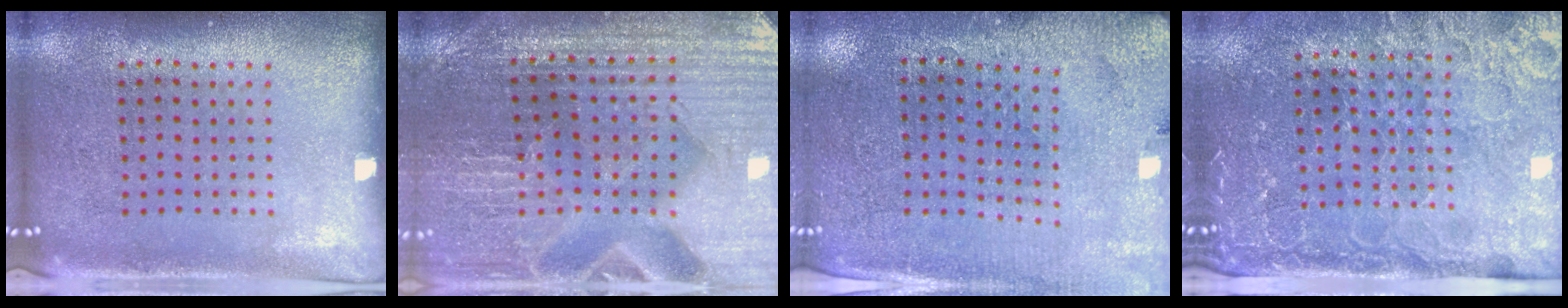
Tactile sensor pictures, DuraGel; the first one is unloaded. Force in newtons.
{"total": 3.4, "press": 3.3, "slide": 0.4}
{"total": 2.8, "press": 2.8, "slide": 0.5}
{"total": 4.2, "press": 3.8, "slide": 1.8}